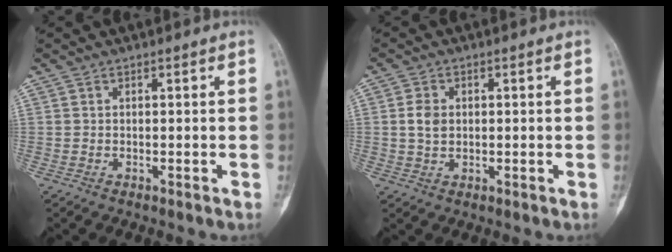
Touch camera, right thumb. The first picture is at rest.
{"total": 3.7, "force": [0.5, 2.7, 2.5], "torque": [-0.039, -0.001, 0.010]}